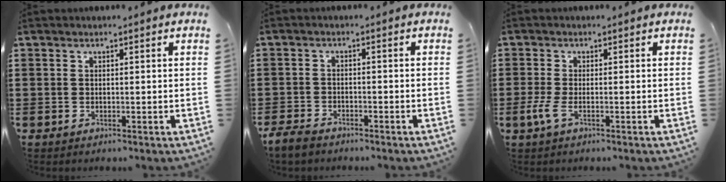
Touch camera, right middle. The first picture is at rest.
{"total": 2.8, "force": [-2.4, 0.9, 0.9], "torque": [-0.033, 0.000, -0.054]}
{"total": 2.4, "force": [-0.7, 0.6, 2.2], "torque": [-0.055, -0.005, -0.017]}